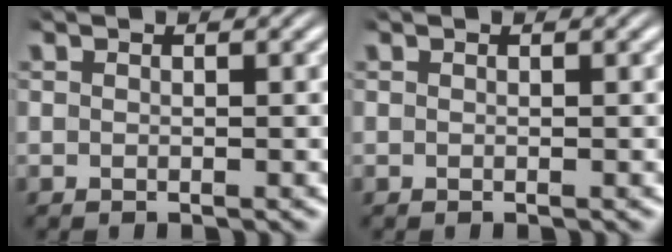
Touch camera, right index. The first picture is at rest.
{"total": 0.0}